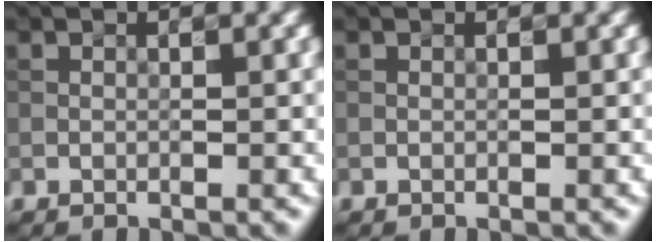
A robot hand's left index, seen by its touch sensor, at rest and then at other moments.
{"total": 0.0}